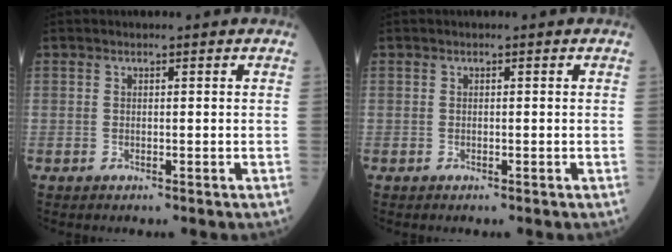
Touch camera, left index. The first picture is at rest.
{"total": 0.0}